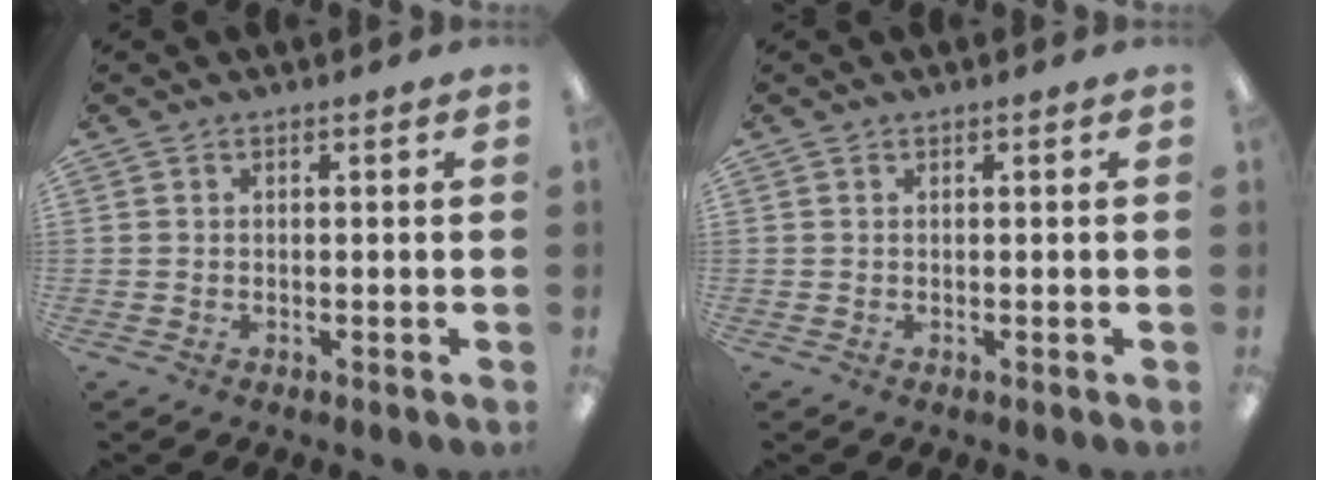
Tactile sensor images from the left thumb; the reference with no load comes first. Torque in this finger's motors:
{"motor_torque": [-0.01, 0.01, 0.00, 0.00, 0.00]}